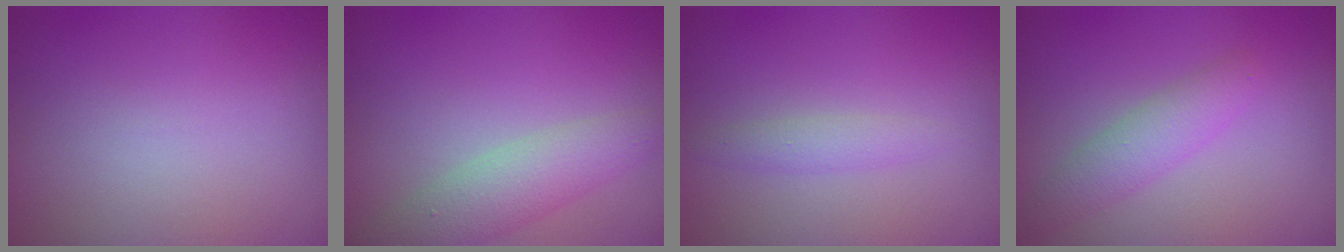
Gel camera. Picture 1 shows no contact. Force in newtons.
{"total": 3.7, "press": 3.7, "slide": 0.2}
{"total": 1.4, "press": 1.4, "slide": 0.0}
{"total": 2.5, "press": 2.5, "slide": 0.0}